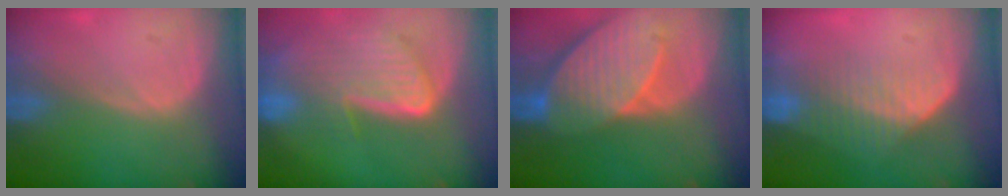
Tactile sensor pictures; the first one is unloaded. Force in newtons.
{"total": 9.4, "press": 8.1, "slide": 4.9}
{"total": 10.7, "press": 9.4, "slide": 5.2}
{"total": 7.5, "press": 6.4, "slide": 3.9}